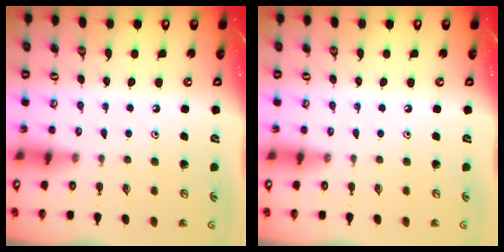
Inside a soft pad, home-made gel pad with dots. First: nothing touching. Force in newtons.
{"total": 0.0}